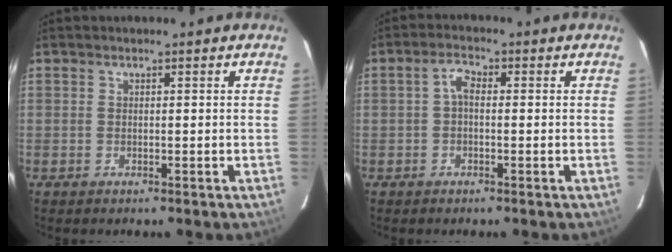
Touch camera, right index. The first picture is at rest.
{"total": 2.4, "force": [-0.2, 1.4, 2.0], "torque": [-0.042, 0.010, -0.003]}